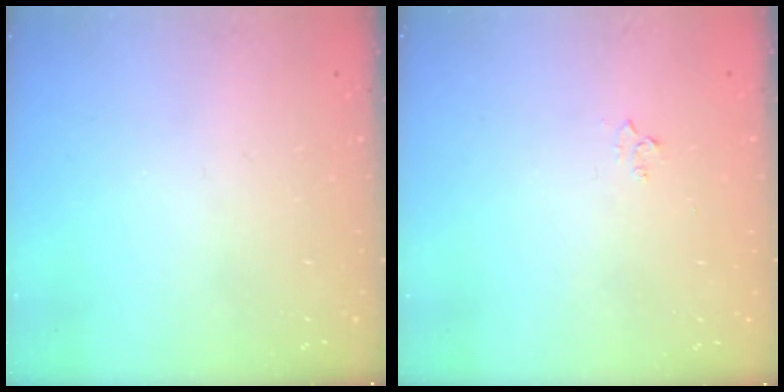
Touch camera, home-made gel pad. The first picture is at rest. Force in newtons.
{"total": 2.9, "press": 2.8, "slide": 0.4}